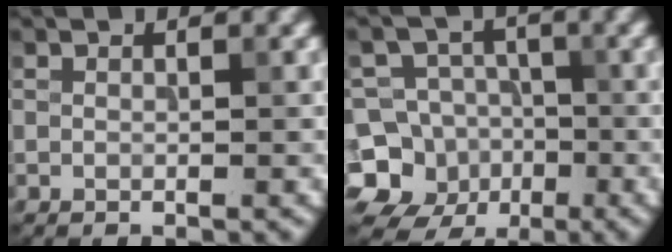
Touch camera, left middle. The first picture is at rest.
{"total": 9.3, "force": [-3.5, 8.4, 1.9], "torque": [-0.026, 0.005, -0.083]}